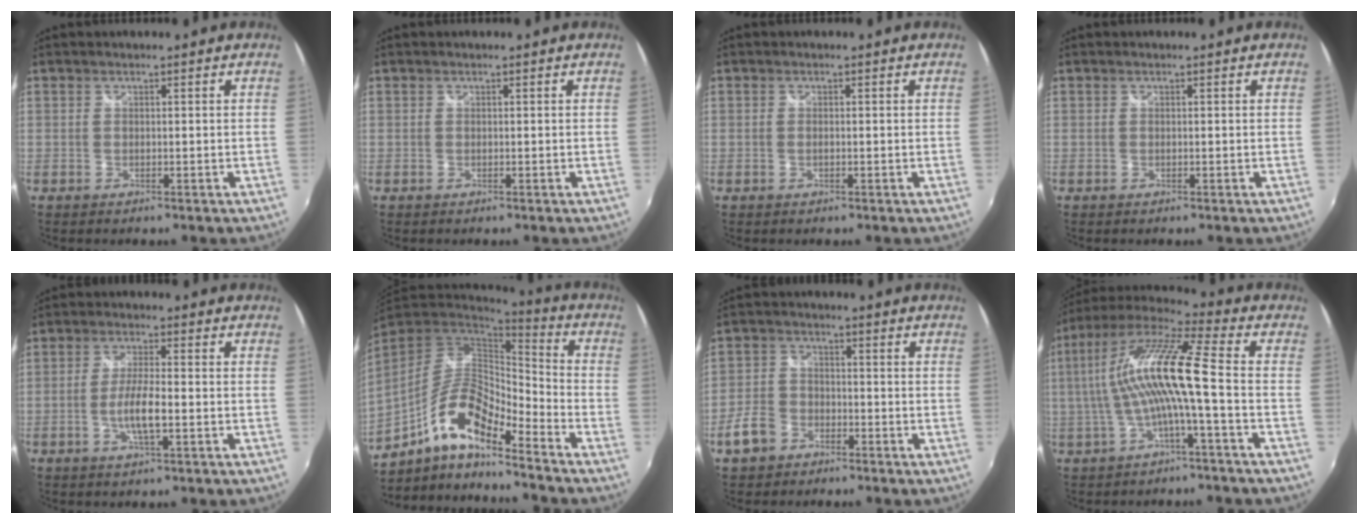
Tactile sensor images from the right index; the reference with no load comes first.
{"total": 0.0}
{"total": 0.6, "force": [-0.2, 0.3, 0.4], "torque": [-0.011, -0.001, -0.005]}
{"total": 0.0}
{"total": 5.8, "force": [-1.8, 0.9, 5.4], "torque": [-0.108, -0.004, -0.033]}
{"total": 14.3, "force": [-8.9, 4.0, 10.4], "torque": [-0.199, -0.008, -0.172]}
{"total": 6.8, "force": [-3.9, 4.8, 2.7], "torque": [-0.068, 0.012, -0.073]}
{"total": 14.0, "force": [-1.4, 0.4, 13.9], "torque": [-0.254, 0.008, -0.024]}